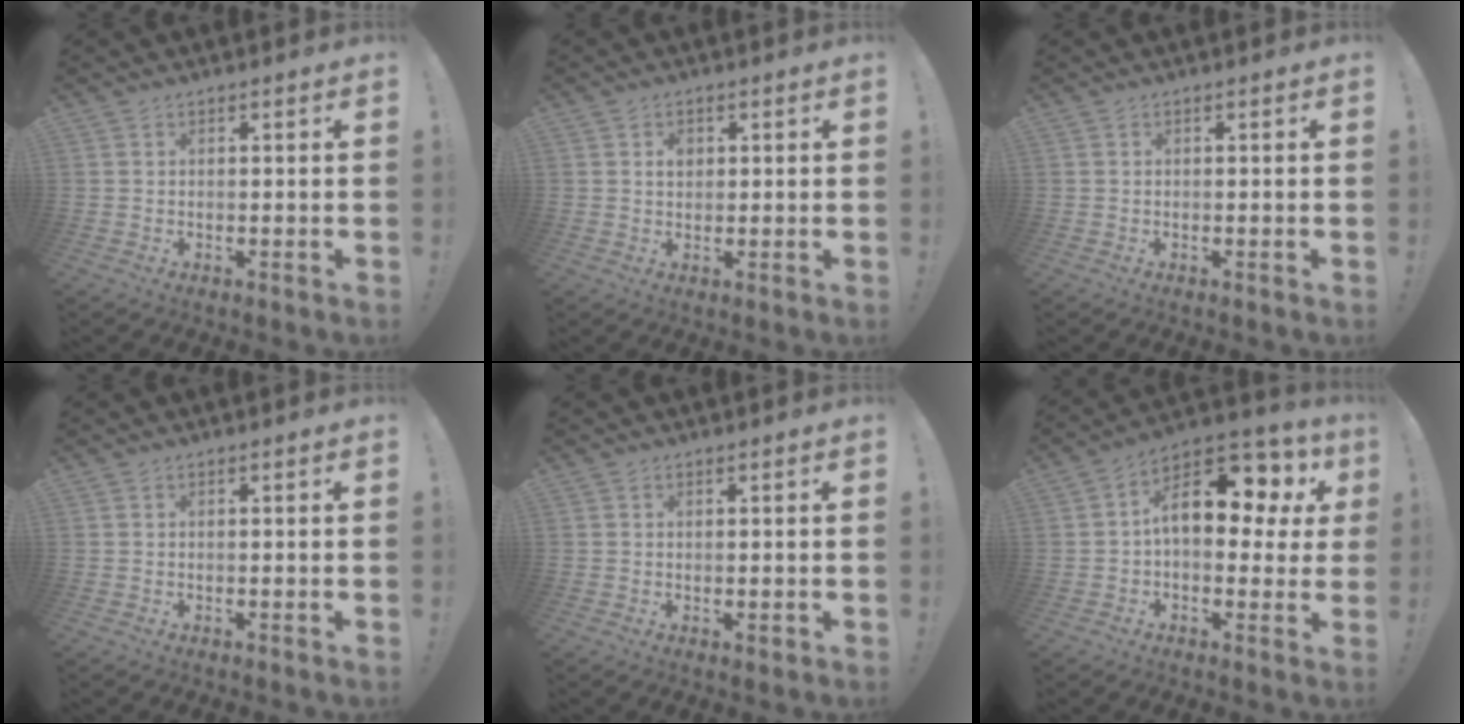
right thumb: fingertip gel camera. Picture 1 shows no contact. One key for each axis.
{"total": 2.3, "fx": 0.5, "fy": 1.9, "fz": 1.3, "tx": -0.004, "ty": -0.005, "tz": 0.004}
{"total": 0.0}
{"total": 0.0}
{"total": 0.6, "fx": 0.3, "fy": 0.5, "fz": 0.3, "tx": 0.002, "ty": -0.001, "tz": 0.004}
{"total": 16.9, "fx": 5.2, "fy": 9.1, "fz": 13.4, "tx": -0.189, "ty": -0.013, "tz": 0.087}